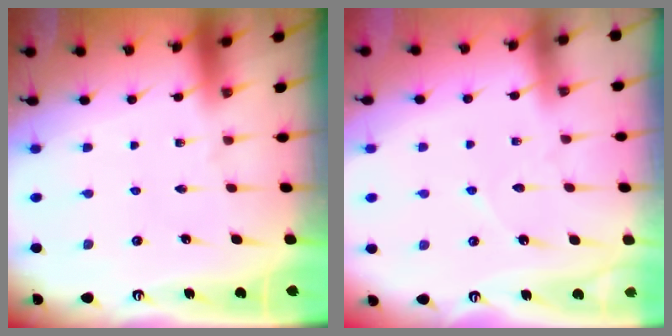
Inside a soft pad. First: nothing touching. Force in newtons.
{"total": 3.7, "press": 3.7, "slide": 0.4}